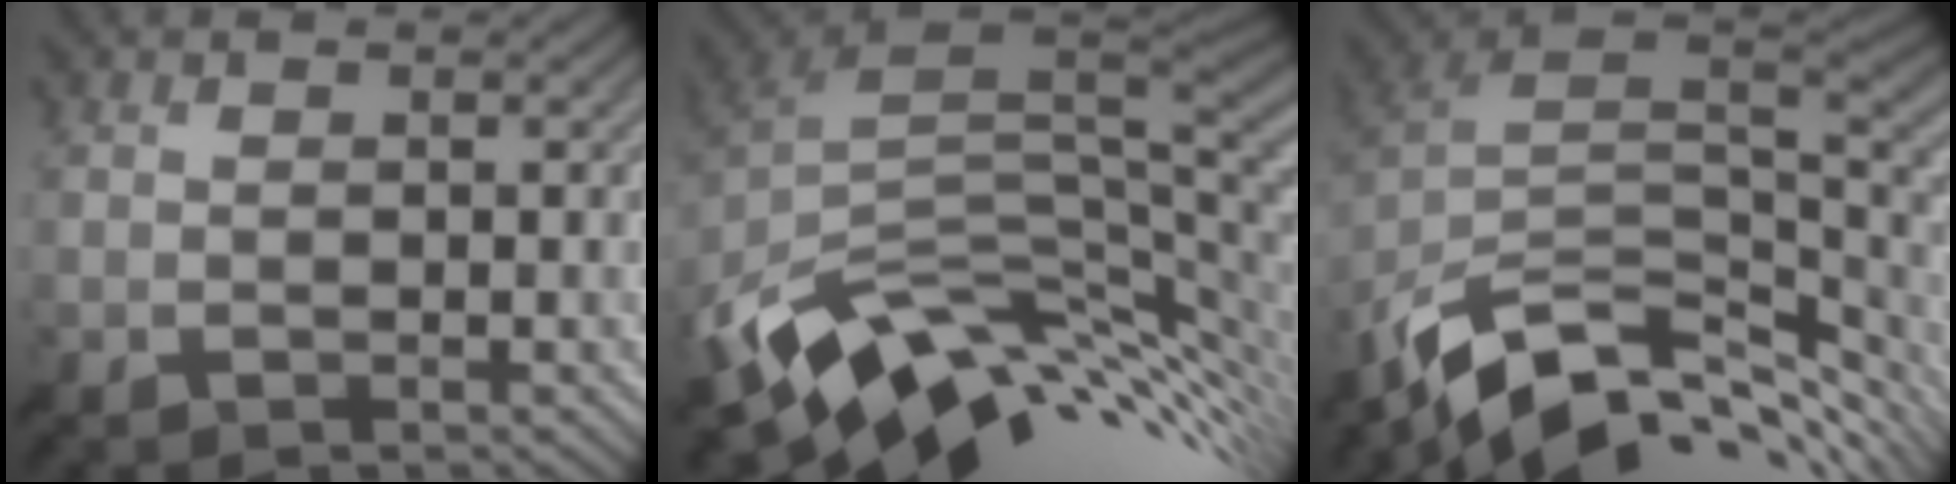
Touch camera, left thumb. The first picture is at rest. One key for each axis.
{"total": 14.5, "fx": -3.4, "fy": 8.9, "fz": 10.9, "tx": -0.238, "ty": -0.022, "tz": -0.049}
{"total": 12.8, "fx": -6.3, "fy": 7.1, "fz": 8.6, "tx": -0.203, "ty": -0.020, "tz": -0.106}